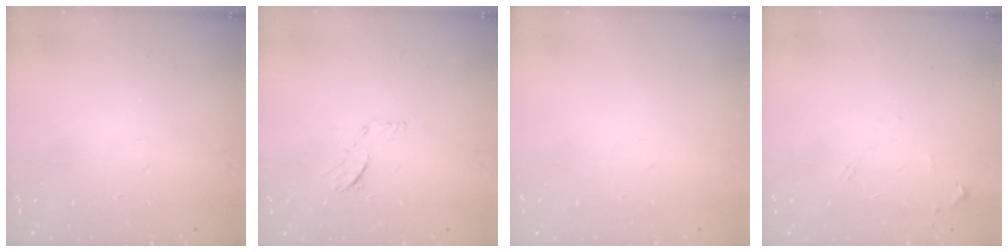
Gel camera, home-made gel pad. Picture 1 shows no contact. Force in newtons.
{"total": 5.7, "press": 5.6, "slide": 0.8}
{"total": 0.0}
{"total": 6.3, "press": 6.3, "slide": 0.8}